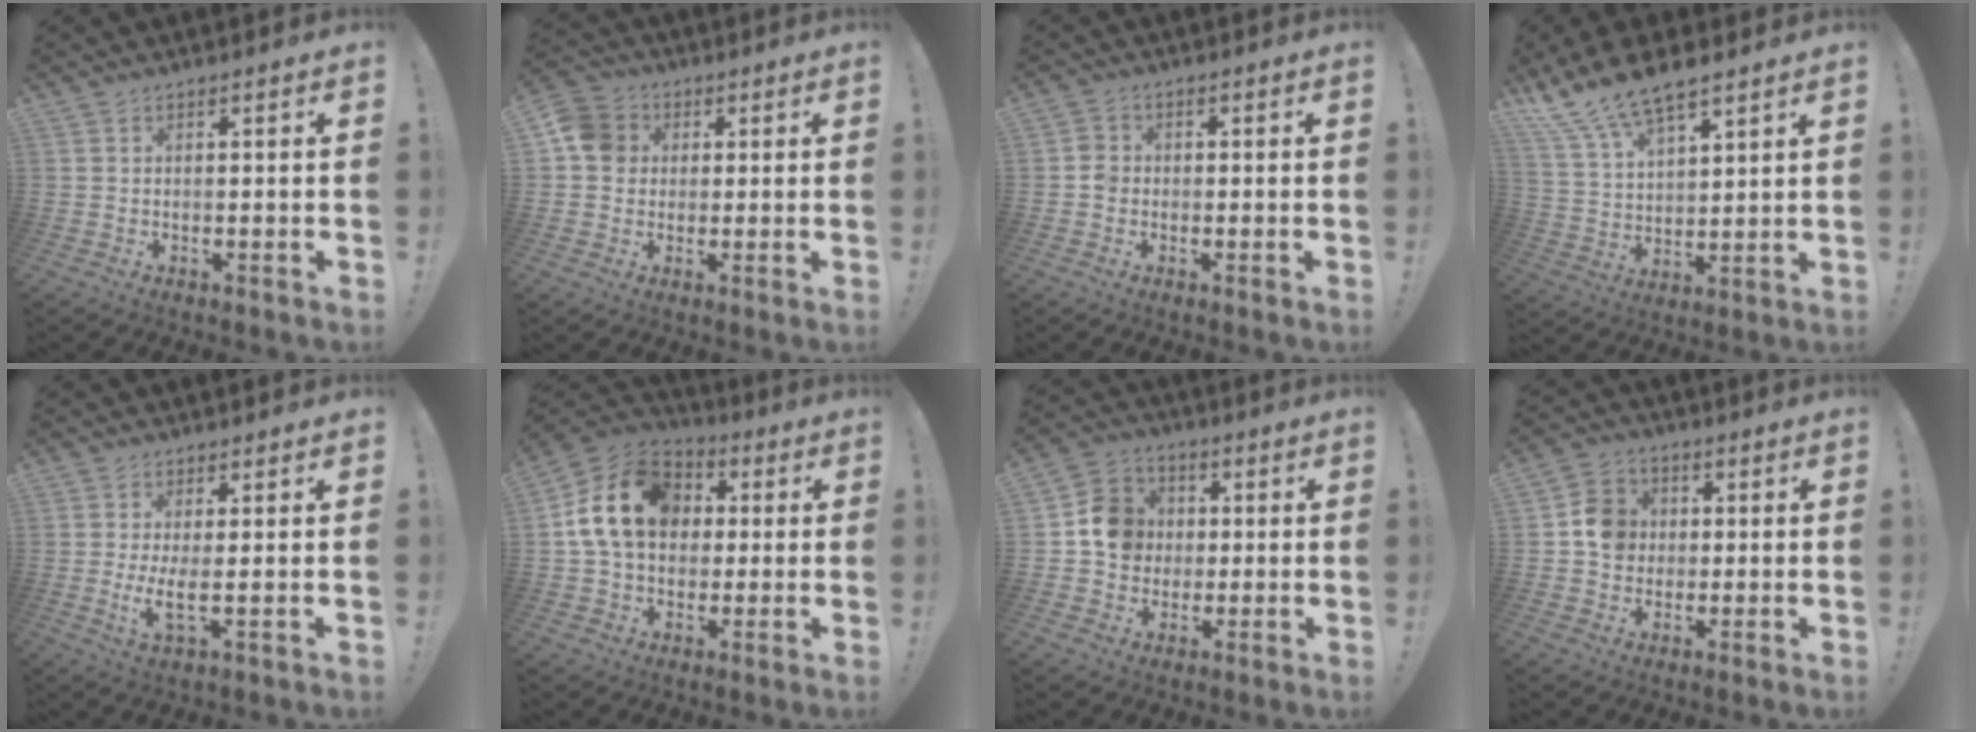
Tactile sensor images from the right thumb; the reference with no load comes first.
{"total": 8.8, "force": [1.6, 7.8, 3.9], "torque": [-0.052, 0.005, 0.032]}
{"total": 3.0, "force": [-0.9, 2.6, 1.3], "torque": [-0.014, 0.010, -0.017]}
{"total": 12.4, "force": [10.2, 4.0, 5.9], "torque": [-0.119, -0.062, 0.187]}
{"total": 5.2, "force": [0.8, 0.3, 5.1], "torque": [-0.090, -0.027, 0.013]}
{"total": 18.4, "force": [3.7, 13.8, 11.5], "torque": [-0.194, 0.007, 0.069]}
{"total": 10.4, "force": [0.3, 9.7, 3.6], "torque": [-0.035, 0.016, 0.012]}
{"total": 8.4, "force": [0.2, 7.6, 3.5], "torque": [-0.045, 0.016, 0.008]}